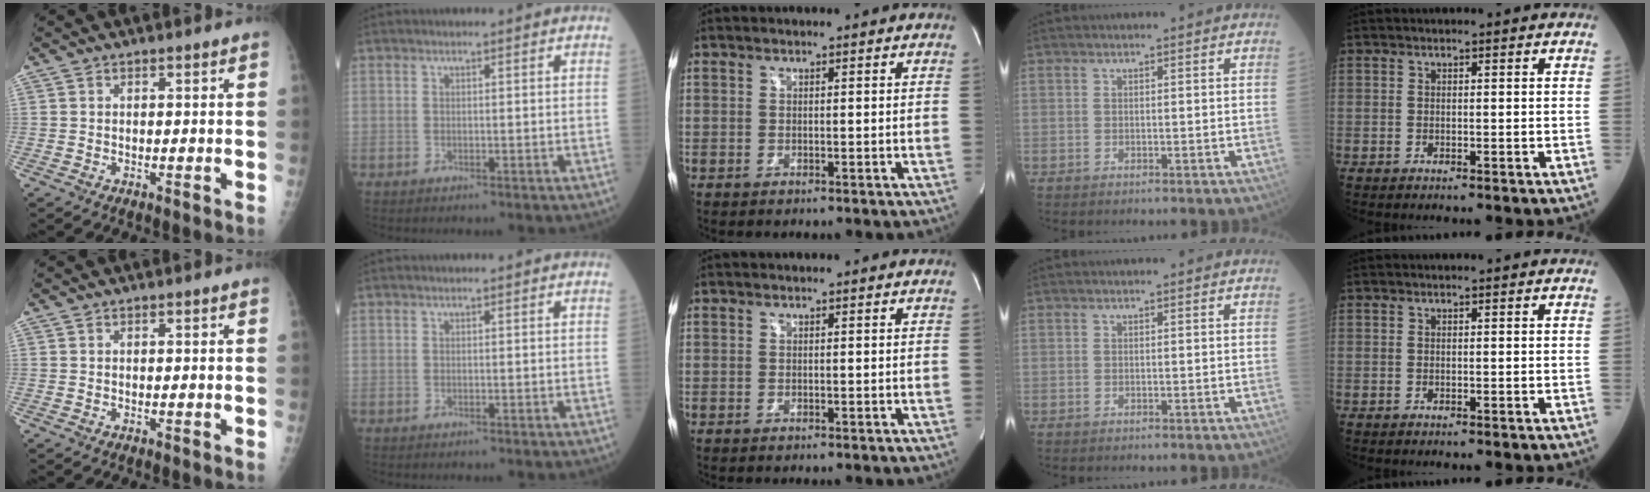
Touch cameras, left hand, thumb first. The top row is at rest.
{}